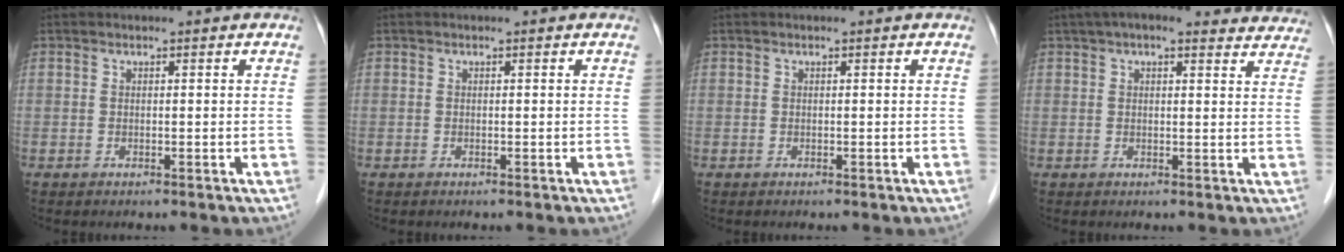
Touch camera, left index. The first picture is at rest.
{"total": 0.0}
{"total": 0.0}
{"total": 14.7, "force": [12.9, 3.8, 6.1], "torque": [-0.067, 0.041, 0.149]}